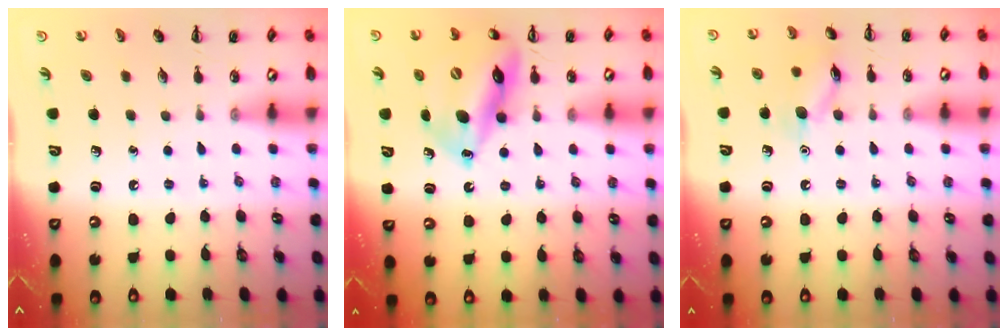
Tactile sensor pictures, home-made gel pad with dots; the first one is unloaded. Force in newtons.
{"total": 16.3, "press": 15.8, "slide": 3.9}
{"total": 10.3, "press": 10.2, "slide": 0.7}